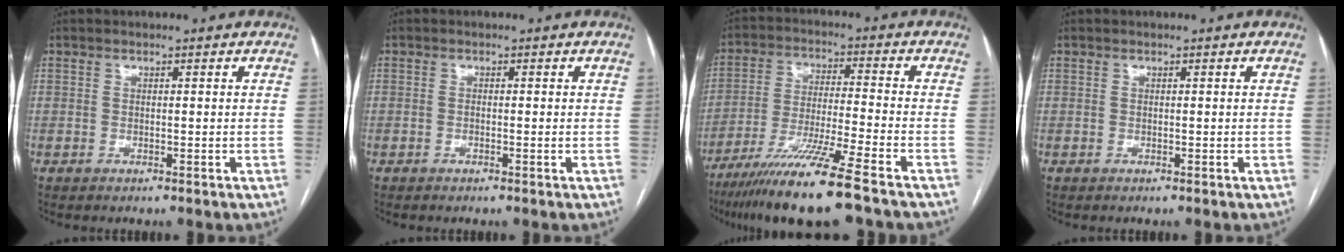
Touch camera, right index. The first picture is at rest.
{"total": 0.6, "force": [-0.2, 0.1, 0.6], "torque": [-0.009, 0.000, -0.002]}
{"total": 14.1, "force": [-10.1, -1.1, 9.8], "torque": [-0.187, -0.044, -0.179]}
{"total": 0.0}